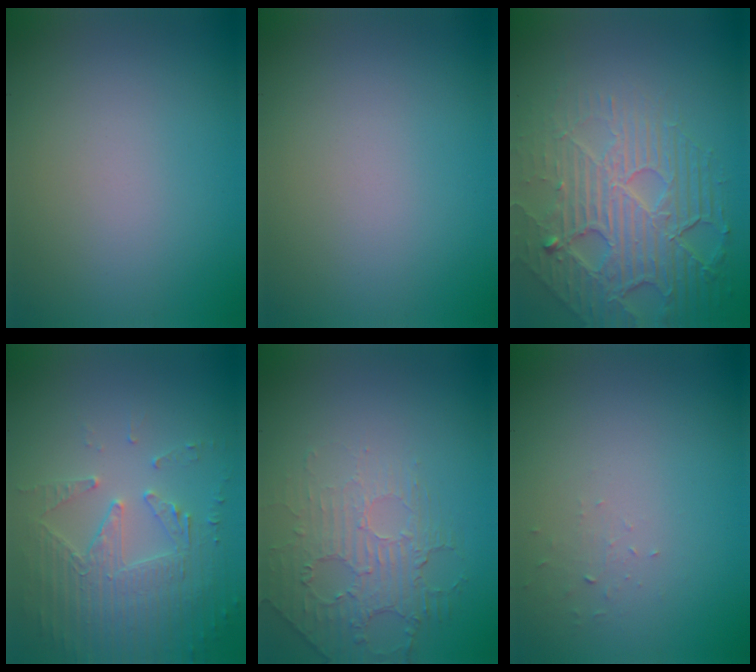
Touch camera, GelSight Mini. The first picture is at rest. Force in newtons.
{"total": 0.0}
{"total": 7.6, "press": 5.4, "slide": 5.4}
{"total": 4.2, "press": 3.6, "slide": 2.3}
{"total": 2.3, "press": 1.5, "slide": 1.7}
{"total": 0.6, "press": 0.3, "slide": 0.6}